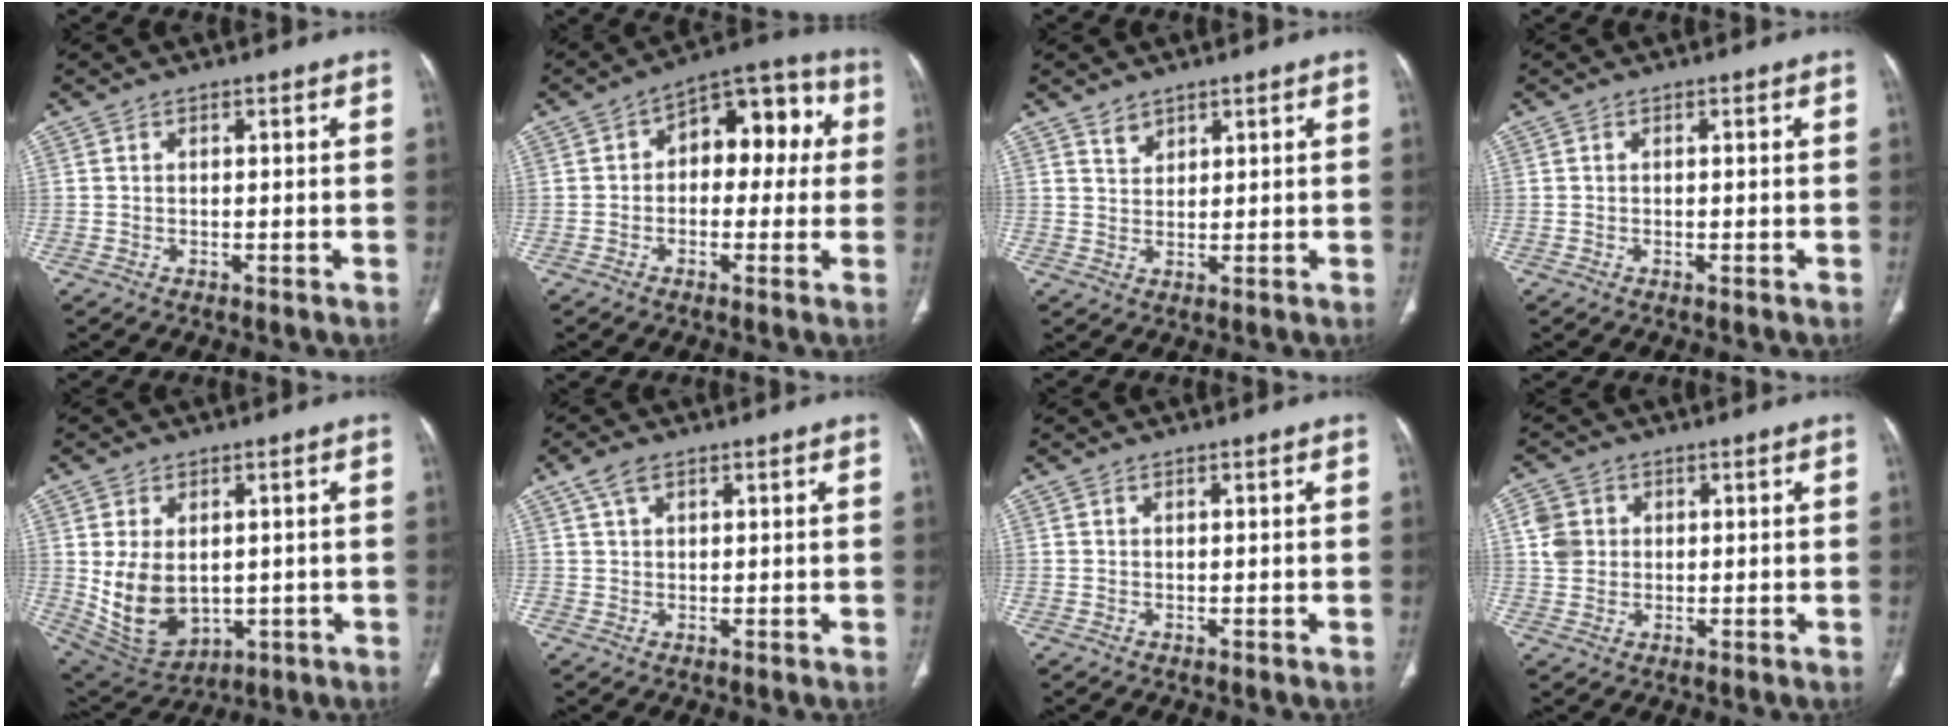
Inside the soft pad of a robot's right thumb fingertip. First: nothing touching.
{"total": 12.6, "force": [1.7, 7.8, 9.8], "torque": [-0.080, 0.044, 0.011]}
{"total": 2.3, "force": [1.8, 1.3, 0.5], "torque": [0.005, -0.014, 0.032]}
{"total": 0.6, "force": [-0.2, 0.0, 0.6], "torque": [-0.011, -0.001, -0.003]}
{"total": 11.9, "force": [-0.1, 8.1, 8.6], "torque": [-0.141, -0.009, 0.028]}
{"total": 2.9, "force": [1.6, 1.7, 1.8], "torque": [-0.034, 0.006, 0.034]}
{"total": 0.0}
{"total": 4.8, "force": [1.1, 4.3, 2.0], "torque": [-0.024, 0.001, 0.020]}